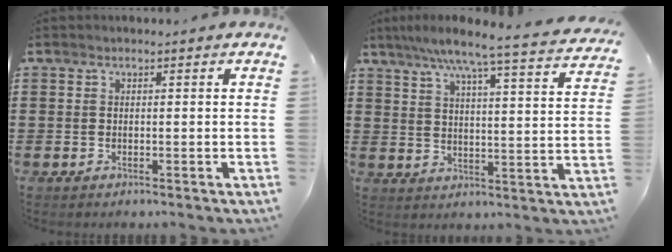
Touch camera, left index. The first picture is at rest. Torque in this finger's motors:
{"motor_torque": [2.14, 0.00, 0.65, 0.12]}